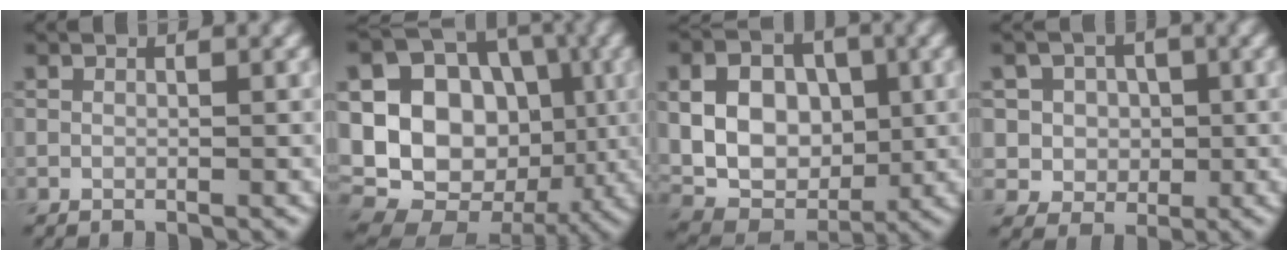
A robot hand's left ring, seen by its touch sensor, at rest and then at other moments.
{"total": 16.1, "force": [0.2, 13.3, 9.1], "torque": [-0.173, 0.010, -0.011]}
{"total": 9.4, "force": [0.8, 7.0, 6.2], "torque": [-0.115, -0.002, 0.015]}
{"total": 5.1, "force": [1.2, 4.6, 1.6], "torque": [-0.024, 0.010, 0.018]}